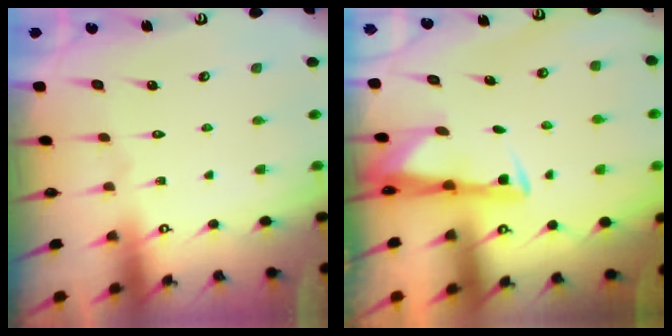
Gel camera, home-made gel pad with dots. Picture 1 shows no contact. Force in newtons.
{"total": 3.4, "press": 3.3, "slide": 0.9}